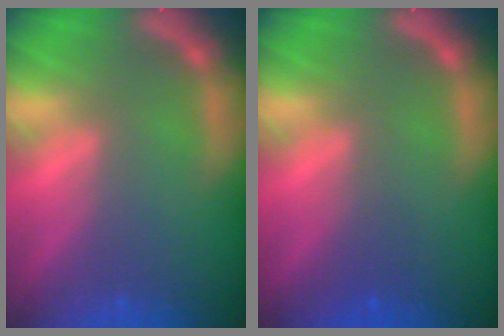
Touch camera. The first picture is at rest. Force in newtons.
{"total": 1.0}